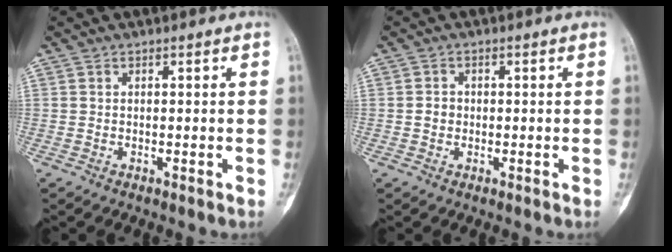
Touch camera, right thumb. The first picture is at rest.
{"total": 1.8, "force": [-0.2, 1.6, 0.8], "torque": [-0.005, 0.006, -0.006]}